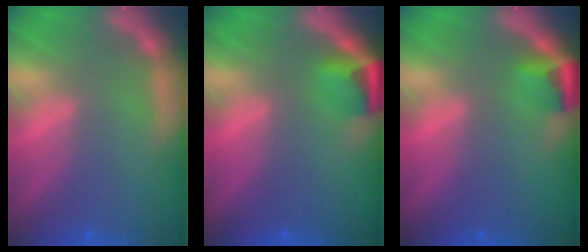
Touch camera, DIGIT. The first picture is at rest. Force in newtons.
{"total": 2.9}
{"total": 2.4}